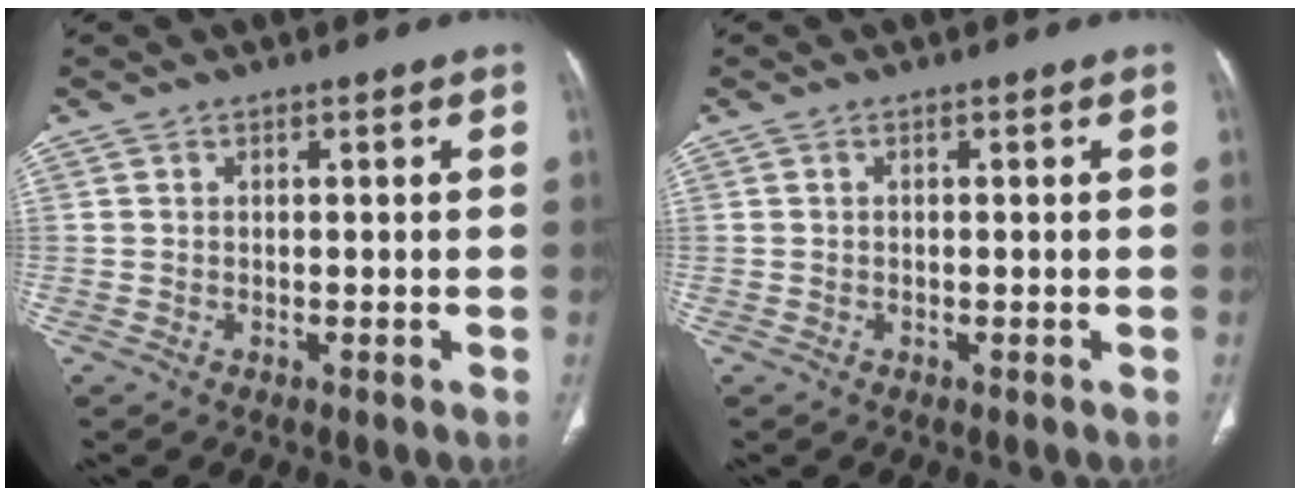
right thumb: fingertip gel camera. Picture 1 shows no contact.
{"total": 0.0}